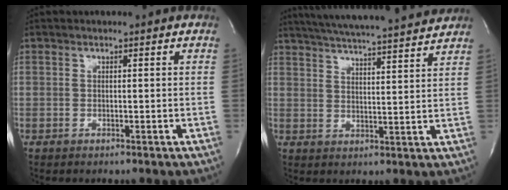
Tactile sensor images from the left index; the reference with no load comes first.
{"total": 18.9, "force": [17.3, 0.3, 7.6], "torque": [-0.133, 0.006, 0.241]}